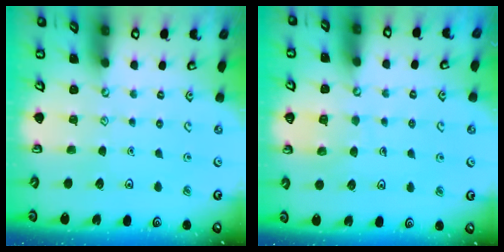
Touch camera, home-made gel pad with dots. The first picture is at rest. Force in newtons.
{"total": 6.4, "press": 6.4, "slide": 0.4}